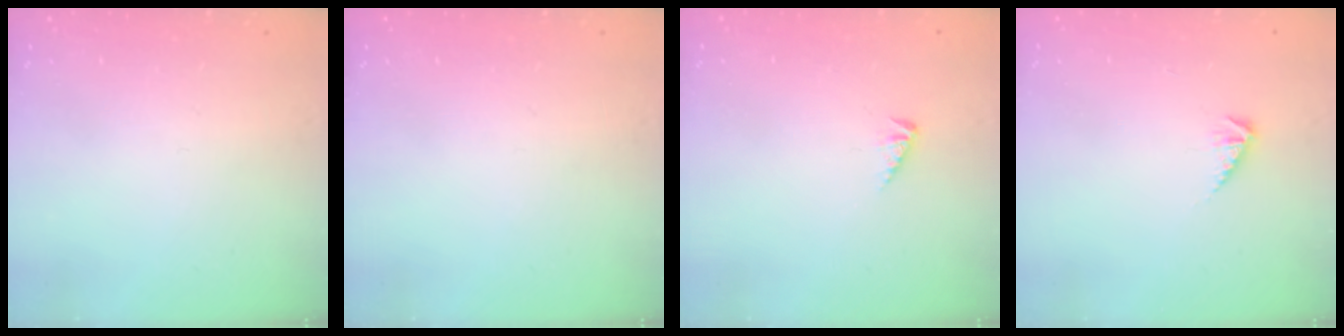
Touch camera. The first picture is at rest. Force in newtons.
{"total": 0.0}
{"total": 2.1, "press": 2.1, "slide": 0.4}
{"total": 3.5, "press": 3.4, "slide": 0.6}